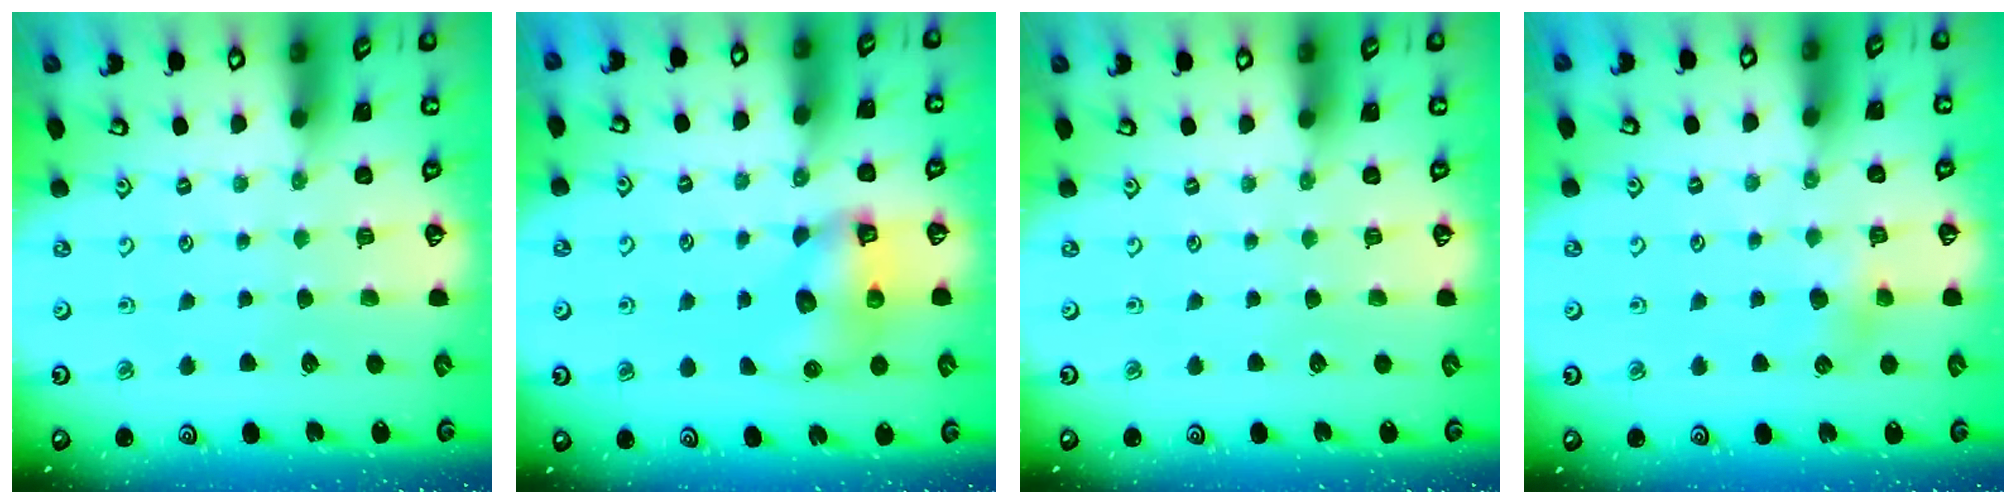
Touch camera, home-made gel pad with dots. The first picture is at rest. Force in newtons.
{"total": 8.5, "press": 8.4, "slide": 0.7}
{"total": 0.0}
{"total": 5.9, "press": 5.9, "slide": 0.5}